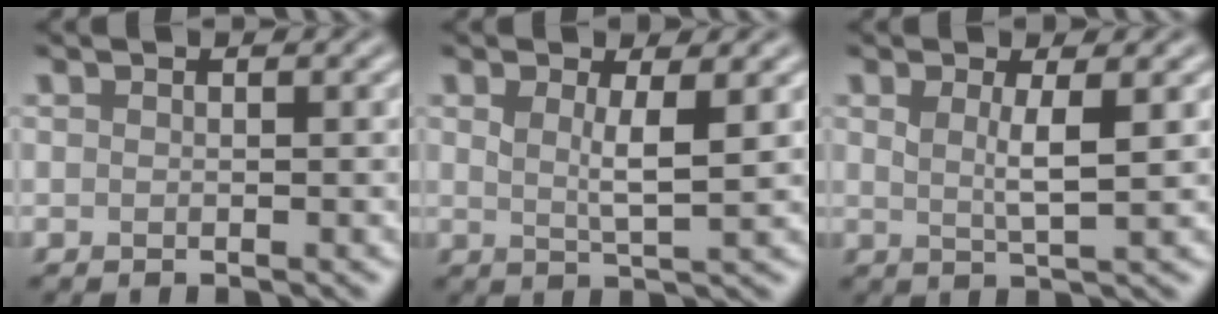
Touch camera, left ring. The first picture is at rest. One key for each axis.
{"total": 2.8, "fx": 0.9, "fy": 0.7, "fz": 2.5, "tx": -0.042, "ty": -0.007, "tz": 0.017}
{"total": 2.6, "fx": 0.8, "fy": 0.6, "fz": 2.4, "tx": -0.040, "ty": -0.006, "tz": 0.014}